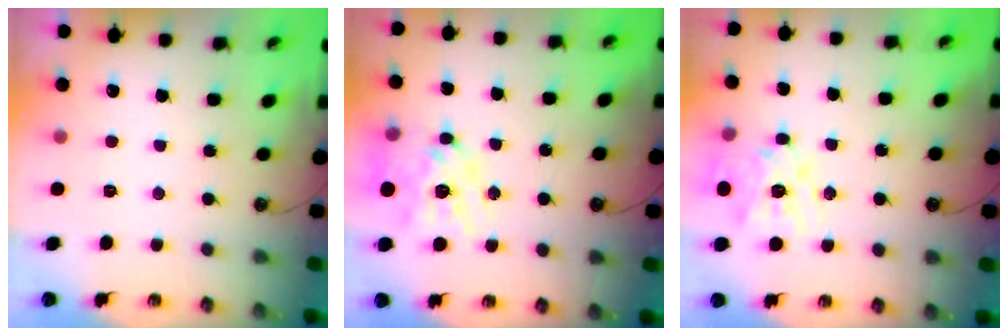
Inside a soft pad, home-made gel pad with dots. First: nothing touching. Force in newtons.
{"total": 16.0, "press": 15.9, "slide": 1.4}
{"total": 15.1, "press": 15.0, "slide": 1.5}